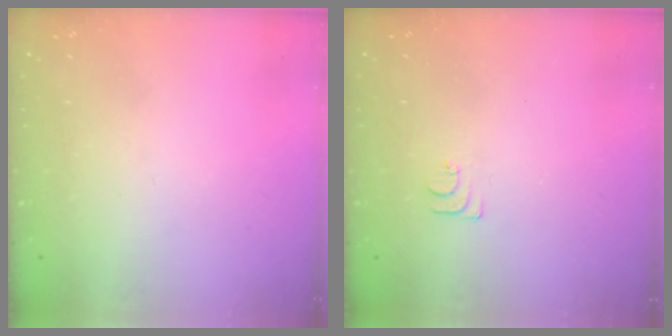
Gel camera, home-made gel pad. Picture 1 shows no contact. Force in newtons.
{"total": 5.2, "press": 5.1, "slide": 0.6}